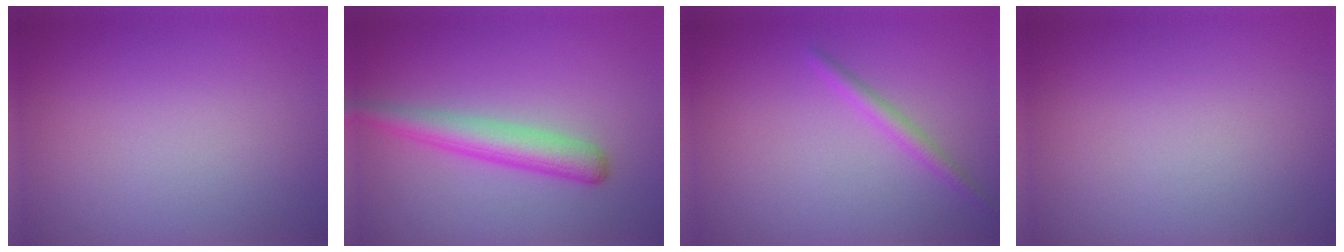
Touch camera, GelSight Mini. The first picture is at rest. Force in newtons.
{"total": 3.7, "press": 3.7, "slide": 0.1}
{"total": 1.4, "press": 1.4, "slide": 0.0}
{"total": 0.0}